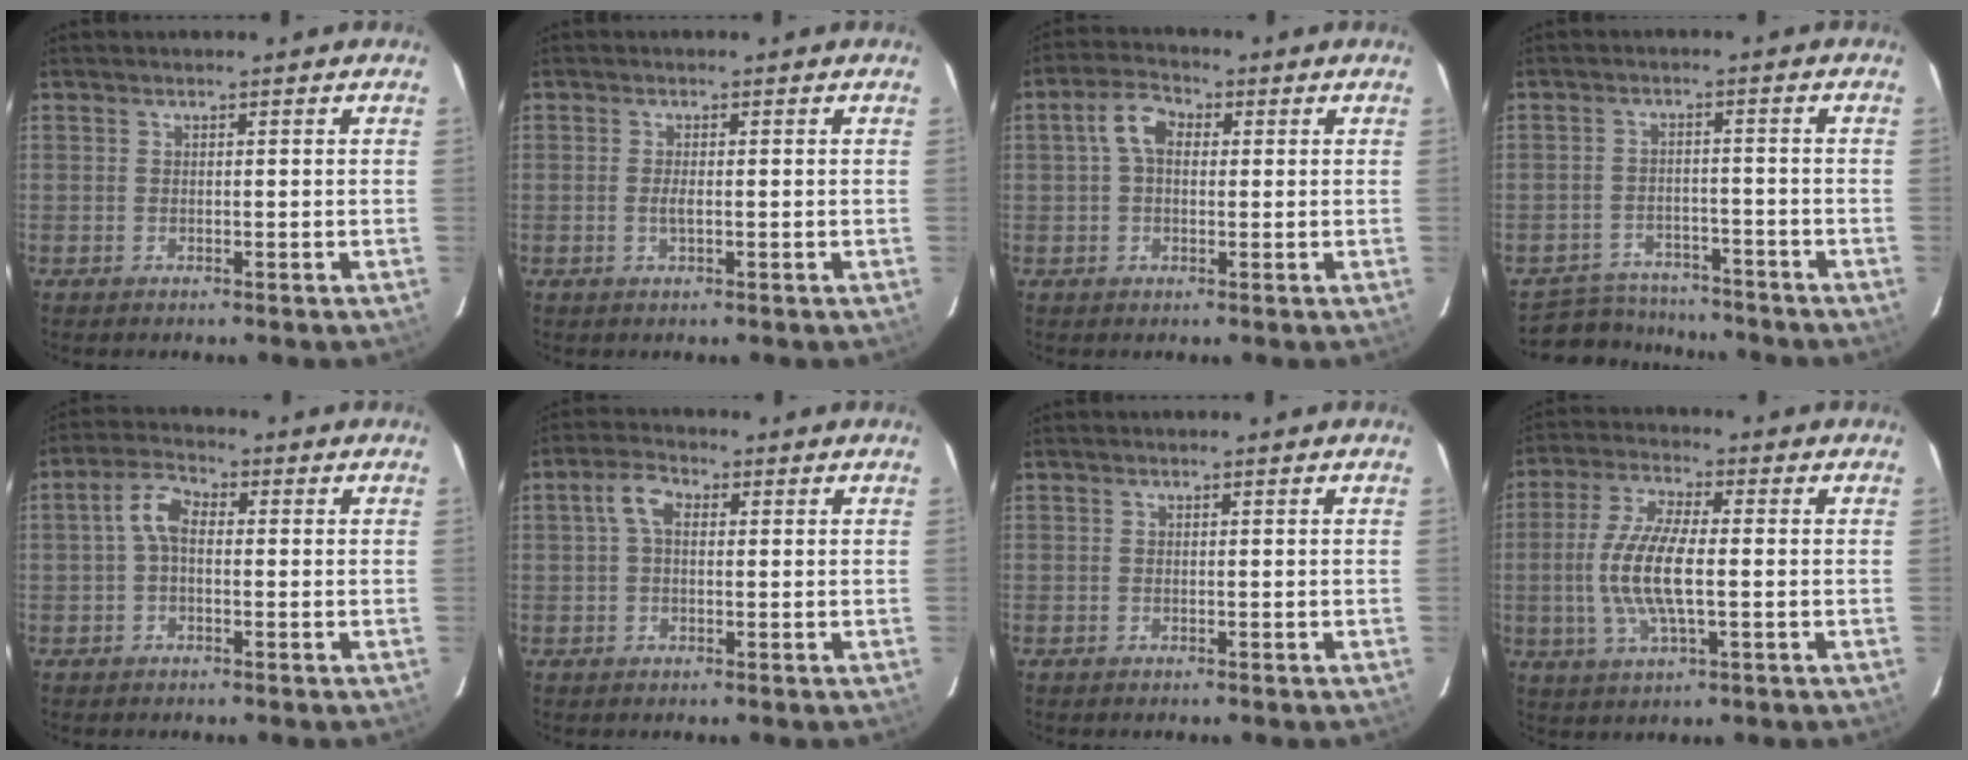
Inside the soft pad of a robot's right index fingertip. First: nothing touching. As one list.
[{"total": 1.4, "force": [-0.2, 0.4, 1.3], "torque": [-0.026, -0.003, -0.004]}, {"total": 5.3, "force": [0.9, 3.4, 3.9], "torque": [-0.077, 0.021, 0.016]}, {"total": 10.6, "force": [-9.5, 4.4, 2.0], "torque": [-0.060, 0.016, -0.133]}, {"total": 4.4, "force": [-0.1, 2.6, 3.6], "torque": [-0.076, 0.018, -0.002]}, {"total": 4.1, "force": [0.8, 2.5, 3.2], "torque": [-0.064, 0.016, 0.014]}, {"total": 0.0}, {"total": 11.1, "force": [-0.9, 3.2, 10.6], "torque": [-0.220, -0.001, -0.019]}]